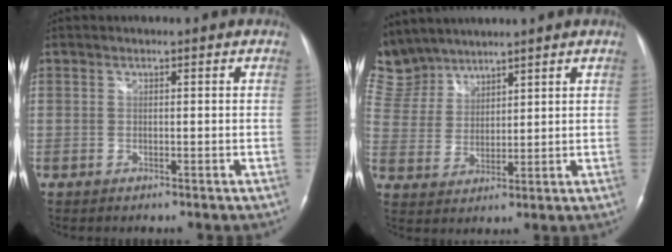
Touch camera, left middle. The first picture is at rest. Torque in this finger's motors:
{"motor_torque": [0.83, -1.31, 0.01, -0.12]}